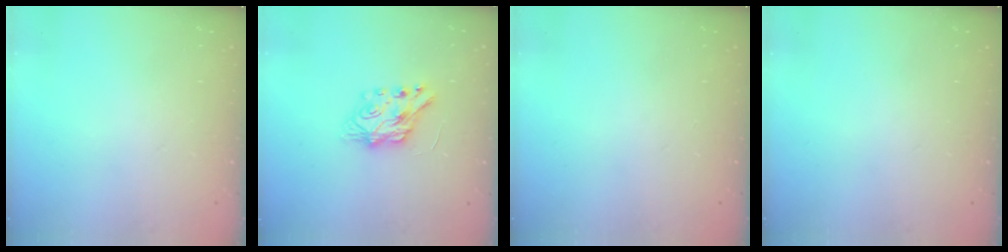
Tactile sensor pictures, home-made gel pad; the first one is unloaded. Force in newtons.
{"total": 7.2, "press": 7.1, "slide": 0.4}
{"total": 0.0}
{"total": 0.0}